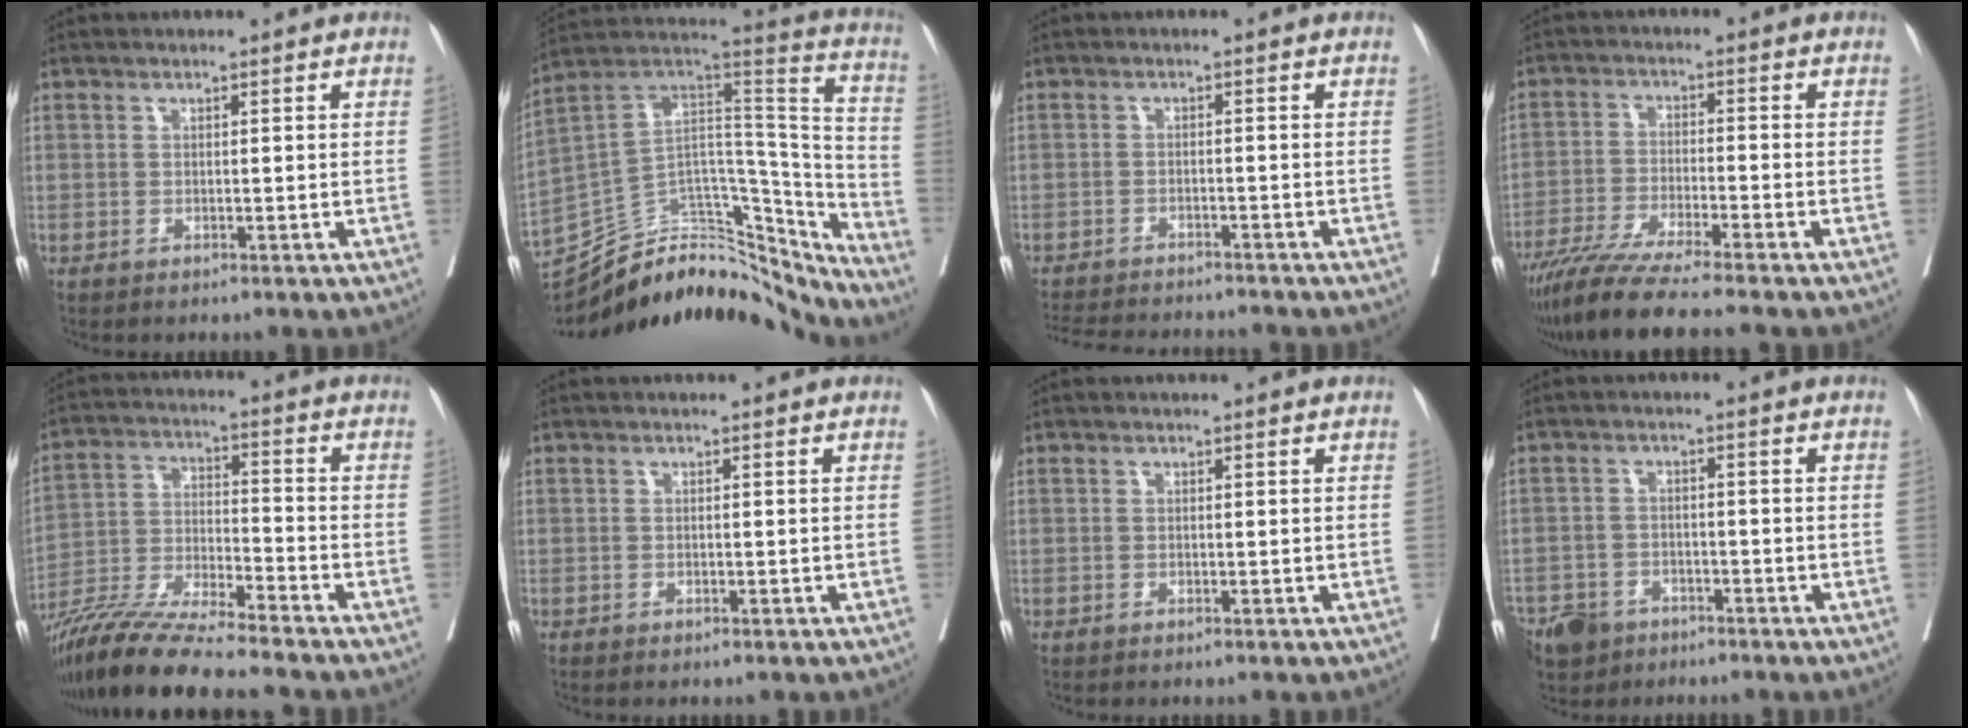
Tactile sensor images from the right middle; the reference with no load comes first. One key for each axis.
{"total": 28.9, "fx": -25.6, "fy": 8.8, "fz": 10.1, "tx": -0.141, "ty": 0.044, "tz": -0.383}
{"total": 12.3, "fx": -11.4, "fy": 2.1, "fz": 4.1, "tx": -0.073, "ty": -0.007, "tz": -0.156}
{"total": 10.8, "fx": -9.2, "fy": -0.9, "fz": 5.6, "tx": -0.083, "ty": -0.031, "tz": -0.155}
{"total": 13.6, "fx": -12.1, "fy": -0.6, "fz": 6.2, "tx": -0.112, "ty": -0.022, "tz": -0.222}
{"total": 0.0}
{"total": 0.0}
{"total": 8.6, "fx": -6.0, "fy": 5.5, "fz": 2.7, "tx": -0.063, "ty": -0.004, "tz": -0.102}